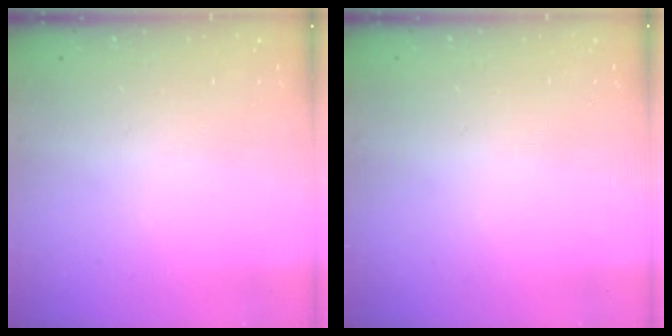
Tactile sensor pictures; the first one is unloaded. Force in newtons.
{"total": 0.6, "press": 0.6, "slide": 0.2}